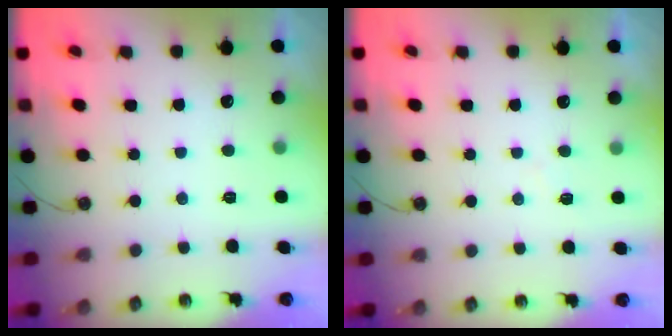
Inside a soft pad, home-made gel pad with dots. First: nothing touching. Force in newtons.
{"total": 3.8, "press": 3.7, "slide": 0.4}